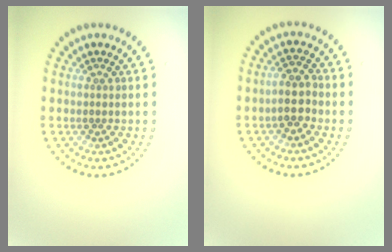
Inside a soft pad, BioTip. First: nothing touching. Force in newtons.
{"total": 2.5, "press": 2.2, "slide": 1.1}